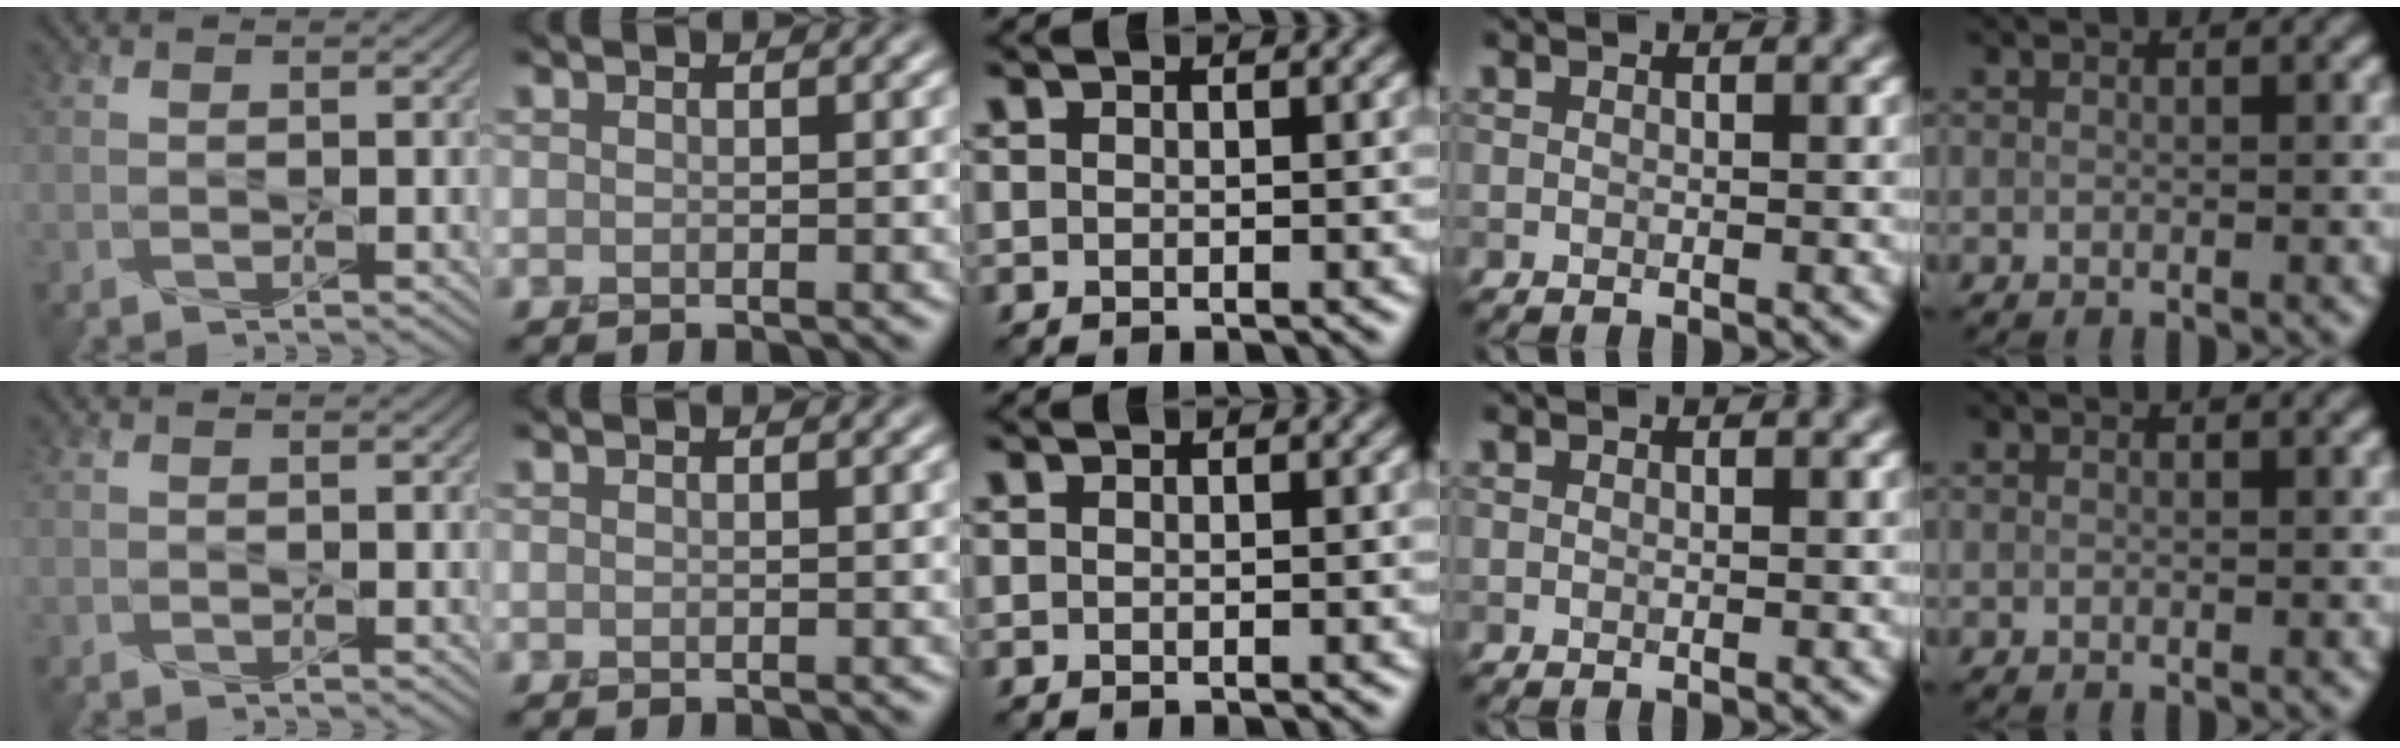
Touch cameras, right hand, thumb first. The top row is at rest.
{}